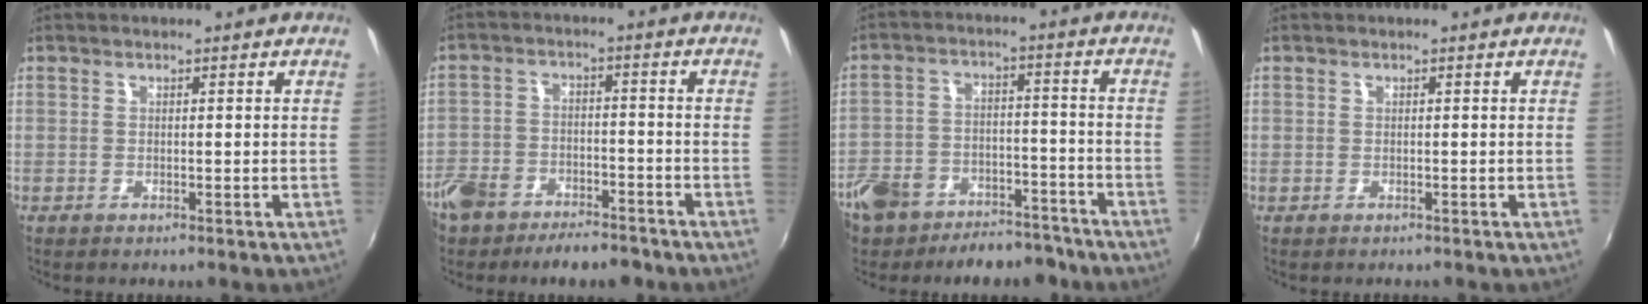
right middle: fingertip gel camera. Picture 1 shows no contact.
{"total": 12.3, "force": [-8.9, 6.7, 5.2], "torque": [-0.136, 0.005, -0.140]}
{"total": 17.3, "force": [-12.5, 9.7, 7.1], "torque": [-0.177, 0.018, -0.178]}
{"total": 1.0, "force": [-0.5, 0.9, -0.1], "torque": [-0.002, 0.001, -0.006]}